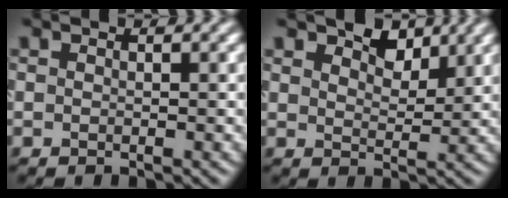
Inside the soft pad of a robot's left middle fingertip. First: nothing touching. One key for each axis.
{"total": 3.6, "fx": 2.8, "fy": 1.7, "fz": 1.6, "tx": -0.020, "ty": 0.008, "tz": 0.028}